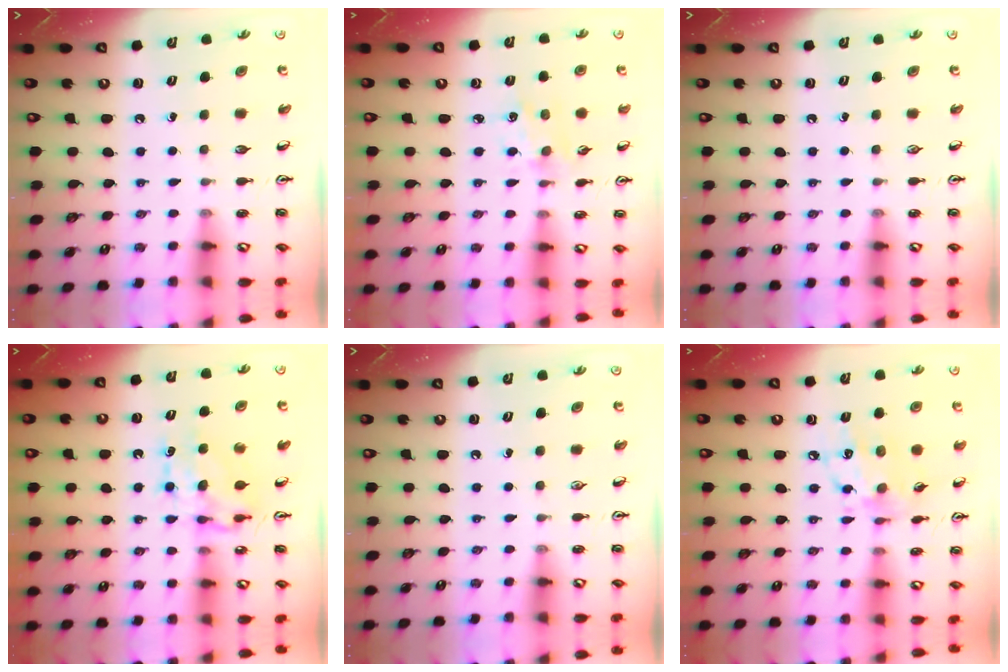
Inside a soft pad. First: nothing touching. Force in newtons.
{"total": 2.2, "press": 2.2, "slide": 0.2}
{"total": 0.0}
{"total": 7.1, "press": 7.0, "slide": 0.6}
{"total": 0.0}
{"total": 11.8, "press": 11.8, "slide": 0.8}